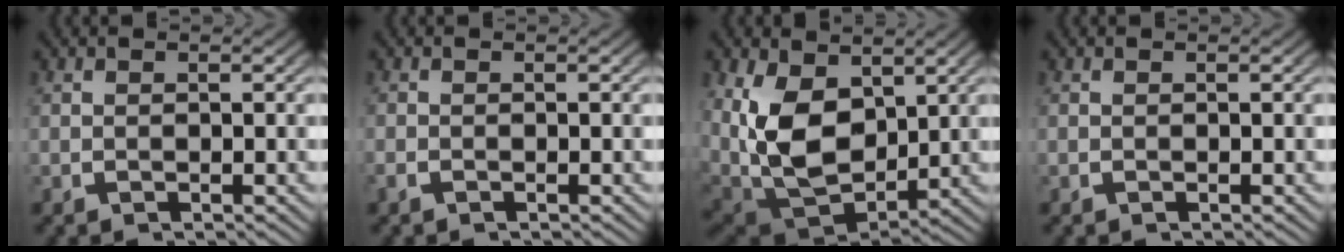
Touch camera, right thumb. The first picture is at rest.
{"total": 0.8, "force": [-0.6, 0.5, 0.0], "torque": [-0.003, 0.001, -0.015]}
{"total": 11.6, "force": [0.2, 8.2, 8.3], "torque": [-0.214, -0.055, 0.026]}
{"total": 0.0}